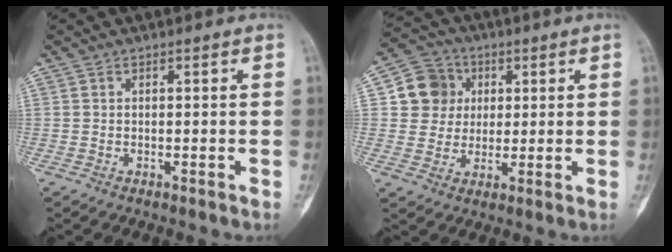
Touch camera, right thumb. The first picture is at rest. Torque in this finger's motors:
{"motor_torque": [-0.36, 0.71, -0.24, 0.22, -0.05]}